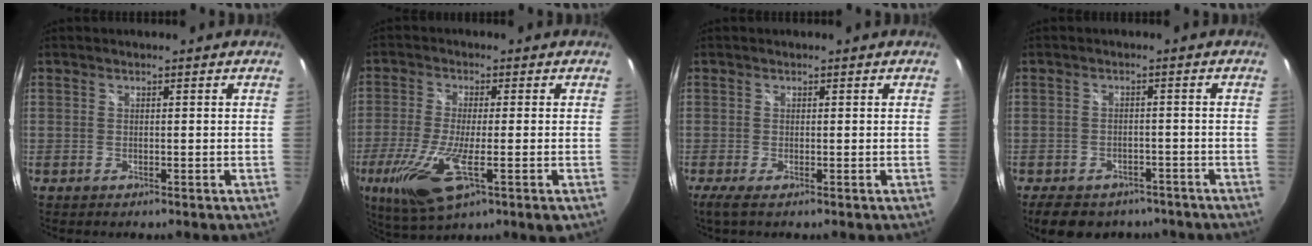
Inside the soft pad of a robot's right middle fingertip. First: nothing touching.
{"total": 13.0, "force": [-4.5, 2.9, 11.8], "torque": [-0.251, -0.040, -0.082]}
{"total": 1.4, "force": [-0.3, -0.1, 1.4], "torque": [-0.029, -0.005, -0.010]}
{"total": 10.7, "force": [-7.9, 5.8, 4.2], "torque": [-0.091, -0.002, -0.108]}